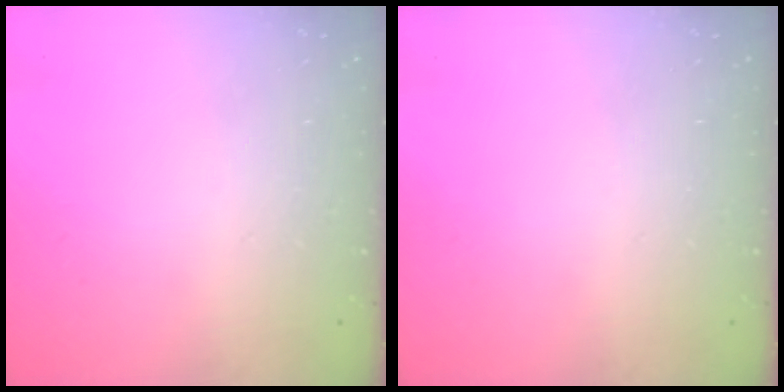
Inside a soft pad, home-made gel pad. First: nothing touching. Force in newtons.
{"total": 0.0}